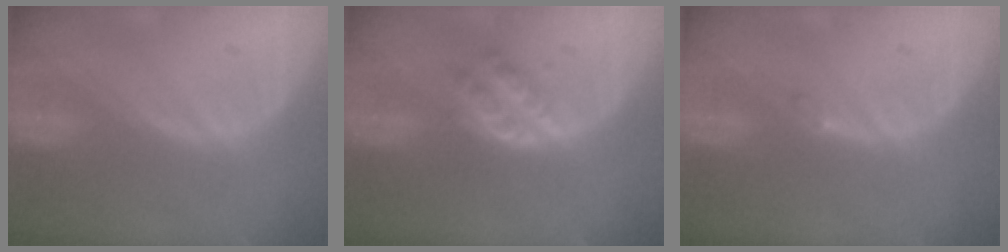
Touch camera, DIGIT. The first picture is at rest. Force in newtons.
{"total": 4.3, "press": 4.3, "slide": 0.6}
{"total": 0.6, "press": 0.6, "slide": 0.1}